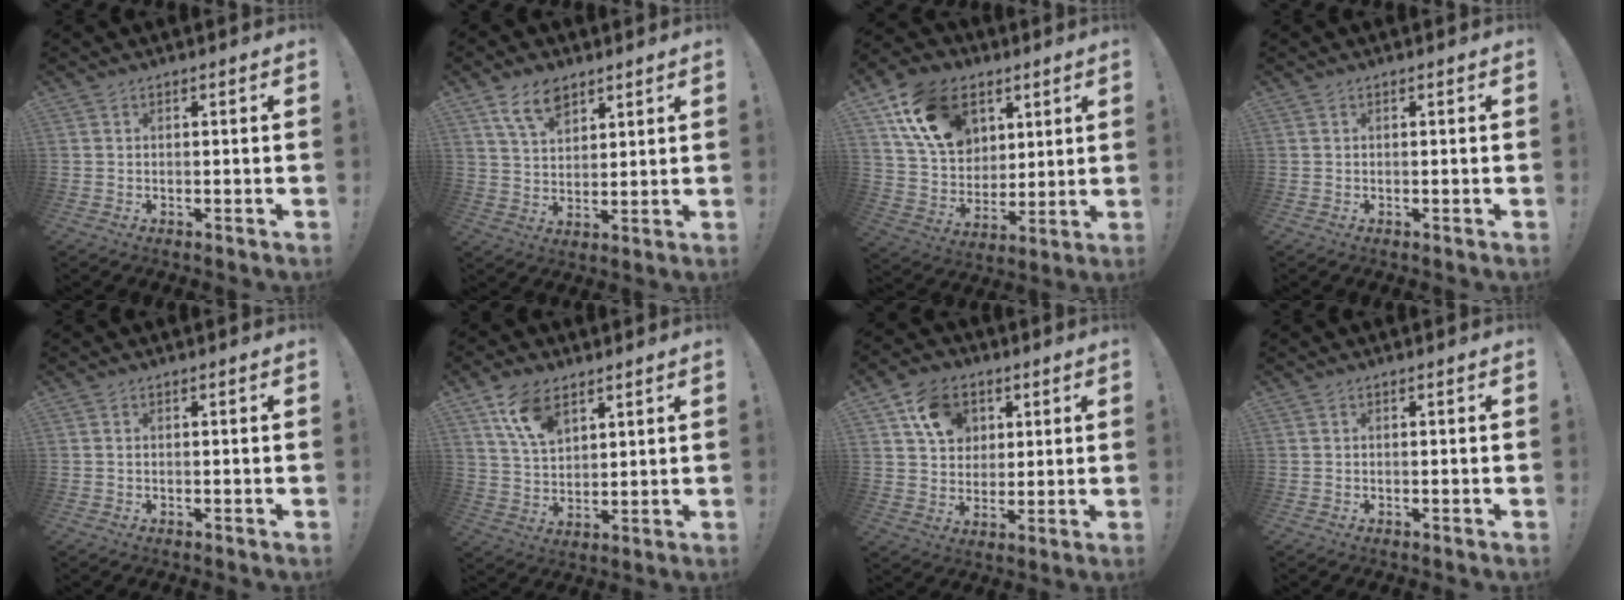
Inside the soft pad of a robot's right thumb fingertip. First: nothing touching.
{"total": 9.6, "force": [6.3, 5.4, 4.9], "torque": [-0.100, -0.016, 0.121]}
{"total": 18.6, "force": [8.9, 13.3, 9.6], "torque": [-0.169, -0.024, 0.173]}
{"total": 0.0}
{"total": 0.0}
{"total": 11.1, "force": [6.8, 6.3, 6.2], "torque": [-0.117, -0.020, 0.130]}
{"total": 12.2, "force": [5.3, 9.7, 5.2], "torque": [-0.081, -0.013, 0.105]}
{"total": 0.0}